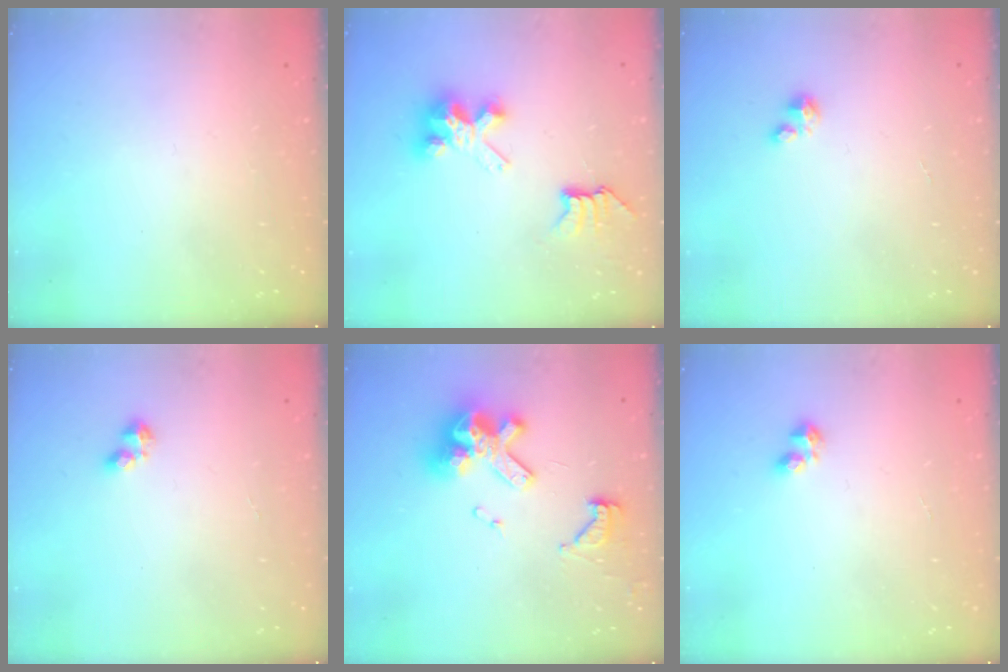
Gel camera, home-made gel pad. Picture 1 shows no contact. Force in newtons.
{"total": 6.6, "press": 6.6, "slide": 0.1}
{"total": 0.7, "press": 0.7, "slide": 0.2}
{"total": 2.6, "press": 2.5, "slide": 0.5}
{"total": 14.7, "press": 14.6, "slide": 1.7}
{"total": 2.9, "press": 2.8, "slide": 0.5}